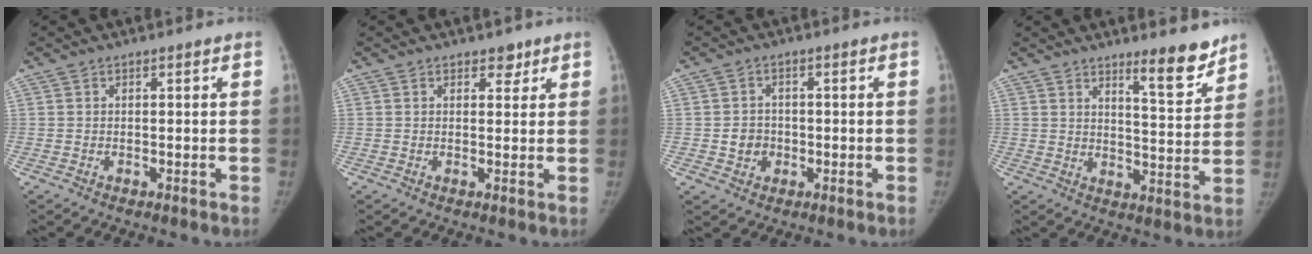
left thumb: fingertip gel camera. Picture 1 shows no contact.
{"total": 2.0, "force": [1.4, 1.2, 0.7], "torque": [0.006, -0.007, 0.015]}
{"total": 3.8, "force": [-0.7, 3.5, 1.4], "torque": [-0.005, 0.006, -0.011]}
{"total": 8.4, "force": [6.5, 1.6, 5.1], "torque": [-0.056, -0.058, 0.099]}